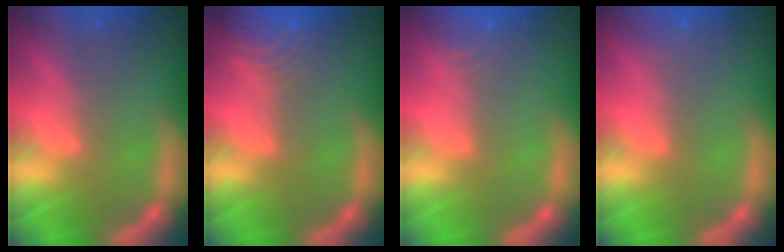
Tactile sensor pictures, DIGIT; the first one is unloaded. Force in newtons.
{"total": 6.5}
{"total": 2.4}
{"total": 0.9}